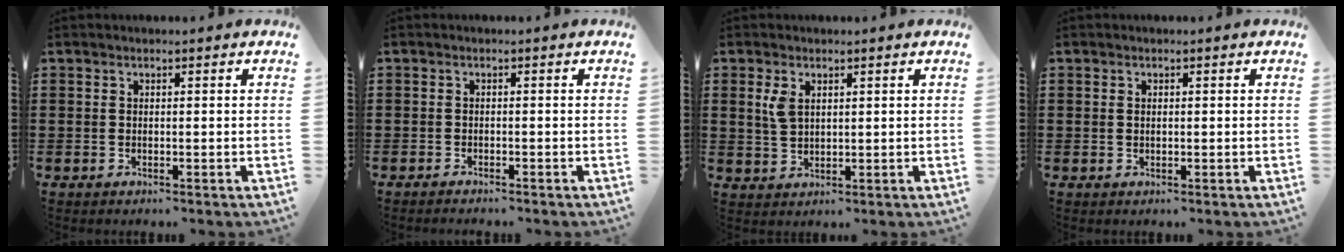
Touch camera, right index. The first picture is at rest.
{"total": 0.8, "force": [-0.8, 0.0, 0.0], "torque": [-0.002, 0.001, -0.017]}
{"total": 3.0, "force": [1.4, 1.7, 2.1], "torque": [-0.047, 0.006, 0.024]}
{"total": 0.6, "force": [0.1, 0.4, 0.5], "torque": [-0.012, 0.001, 0.002]}